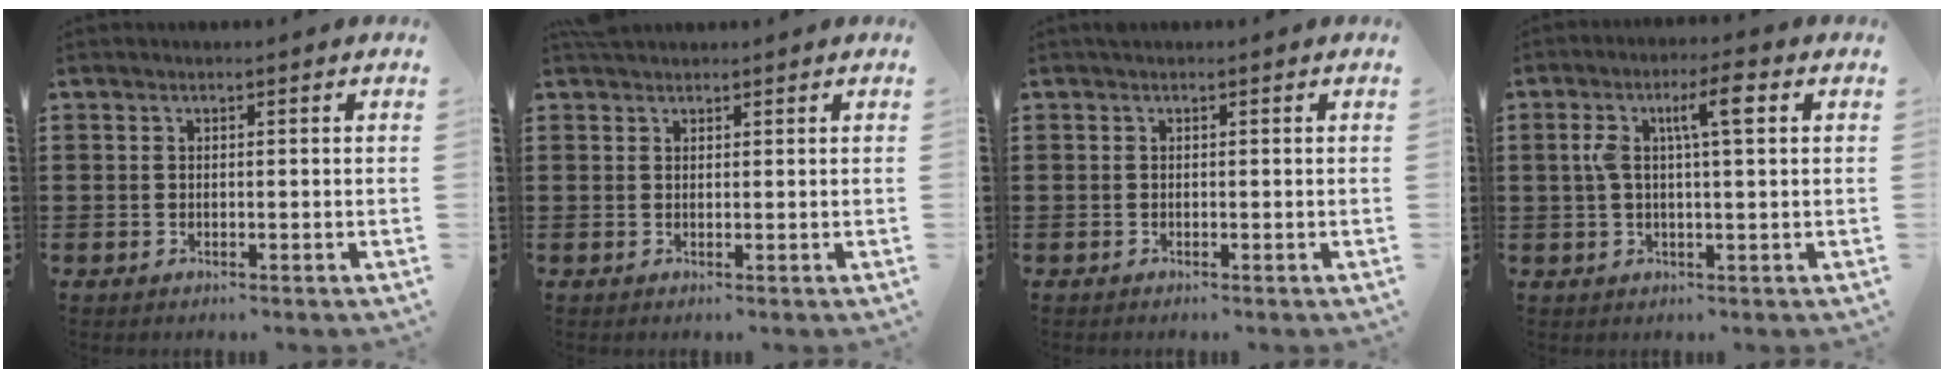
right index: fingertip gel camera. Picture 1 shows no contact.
{"total": 1.2, "force": [1.1, 0.5, -0.2], "torque": [0.002, 0.001, 0.022]}
{"total": 0.0}
{"total": 6.4, "force": [1.6, 1.3, 6.1], "torque": [-0.122, 0.006, 0.022]}